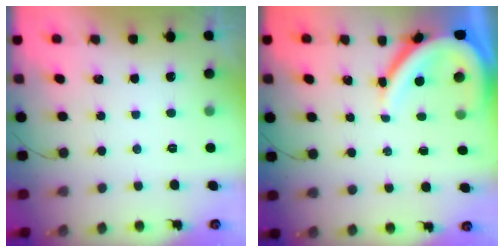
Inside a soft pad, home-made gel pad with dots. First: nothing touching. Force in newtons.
{"total": 8.7, "press": 8.6, "slide": 1.0}